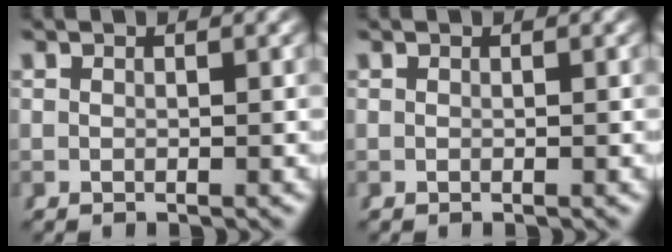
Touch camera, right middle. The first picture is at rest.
{"total": 0.0}